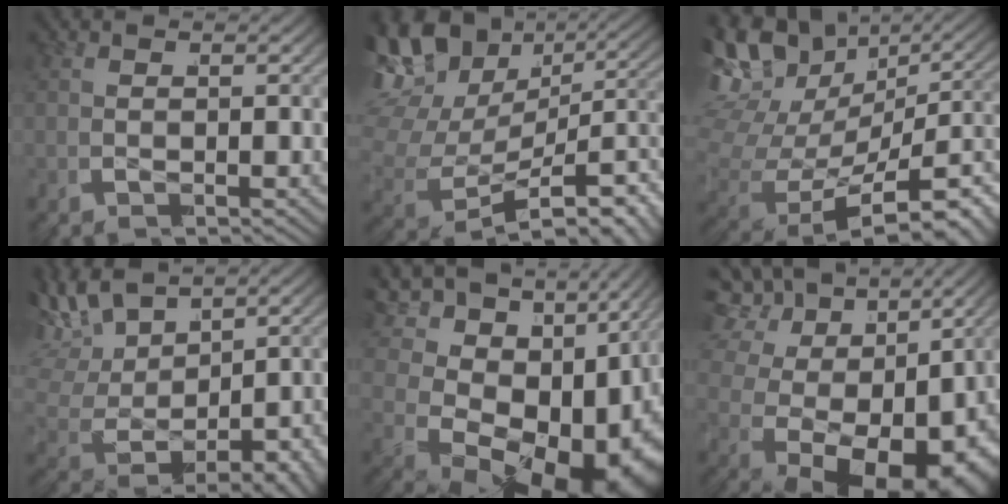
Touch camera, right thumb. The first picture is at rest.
{"total": 12.9, "force": [-0.5, 9.6, 8.7], "torque": [-0.175, -0.008, -0.006]}
{"total": 14.3, "force": [-1.1, 10.5, 9.7], "torque": [-0.203, -0.033, -0.010]}
{"total": 9.2, "force": [0.8, 6.5, 6.4], "torque": [-0.158, -0.021, 0.024]}
{"total": 17.3, "force": [-1.2, 11.7, 12.8], "torque": [-0.230, -0.024, -0.013]}
{"total": 16.3, "force": [-1.6, 11.9, 11.0], "torque": [-0.207, -0.030, -0.022]}